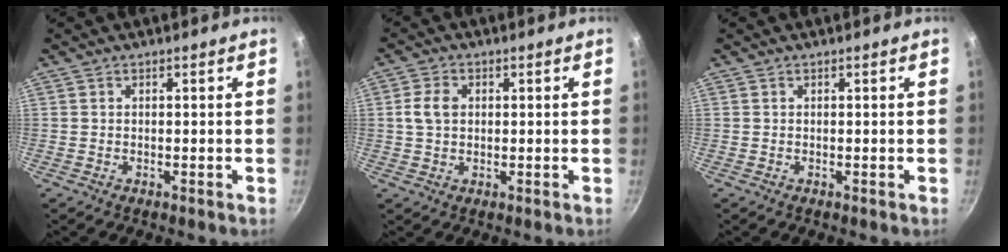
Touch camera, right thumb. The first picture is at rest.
{"total": 4.6, "force": [0.7, 3.3, 3.1], "torque": [-0.060, 0.005, 0.012]}
{"total": 0.0}